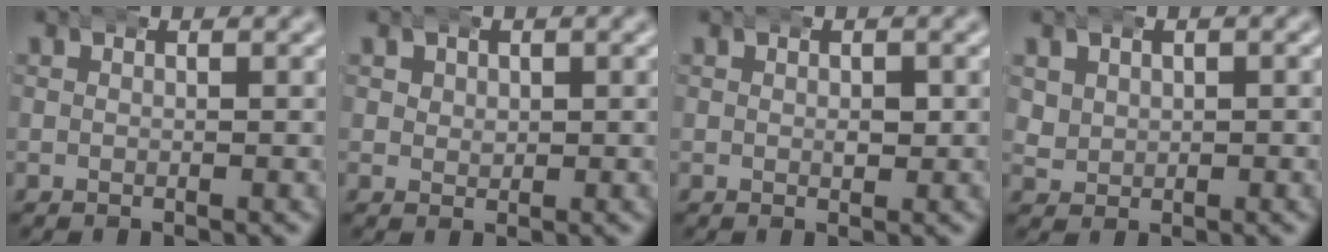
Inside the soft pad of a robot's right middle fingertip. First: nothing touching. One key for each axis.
{"total": 1.5, "fx": 0.6, "fy": 1.3, "fz": 0.6, "tx": -0.011, "ty": -0.007, "tz": 0.016}
{"total": 1.1, "fx": 0.1, "fy": 0.7, "fz": 0.8, "tx": -0.016, "ty": -0.004, "tz": 0.002}
{"total": 2.7, "fx": 0.8, "fy": 2.4, "fz": 0.9, "tx": -0.030, "ty": -0.007, "tz": 0.023}